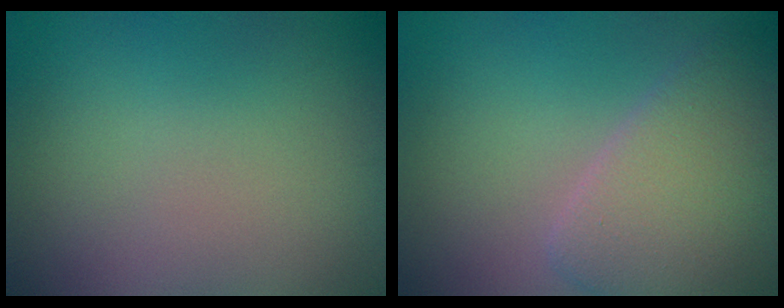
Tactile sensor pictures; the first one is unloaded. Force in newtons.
{"total": 5.8, "press": 5.8, "slide": 0.6}